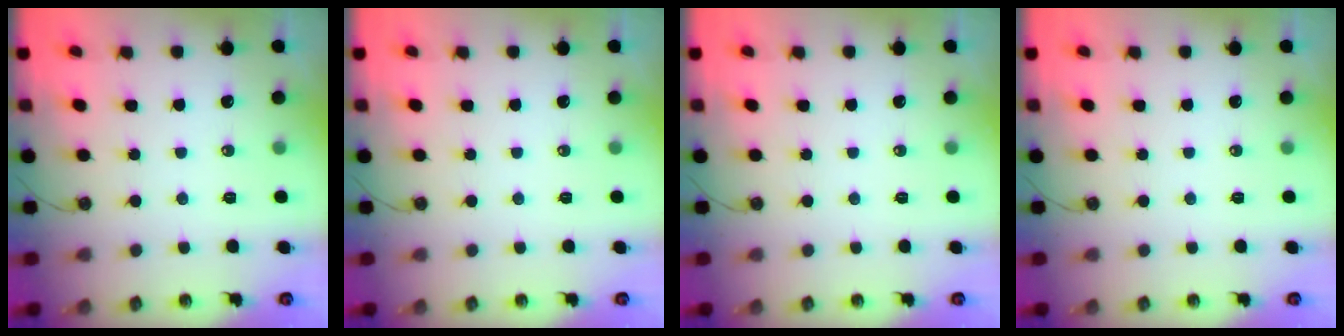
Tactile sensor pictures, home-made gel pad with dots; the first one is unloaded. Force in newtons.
{"total": 0.0}
{"total": 0.0}
{"total": 0.0}